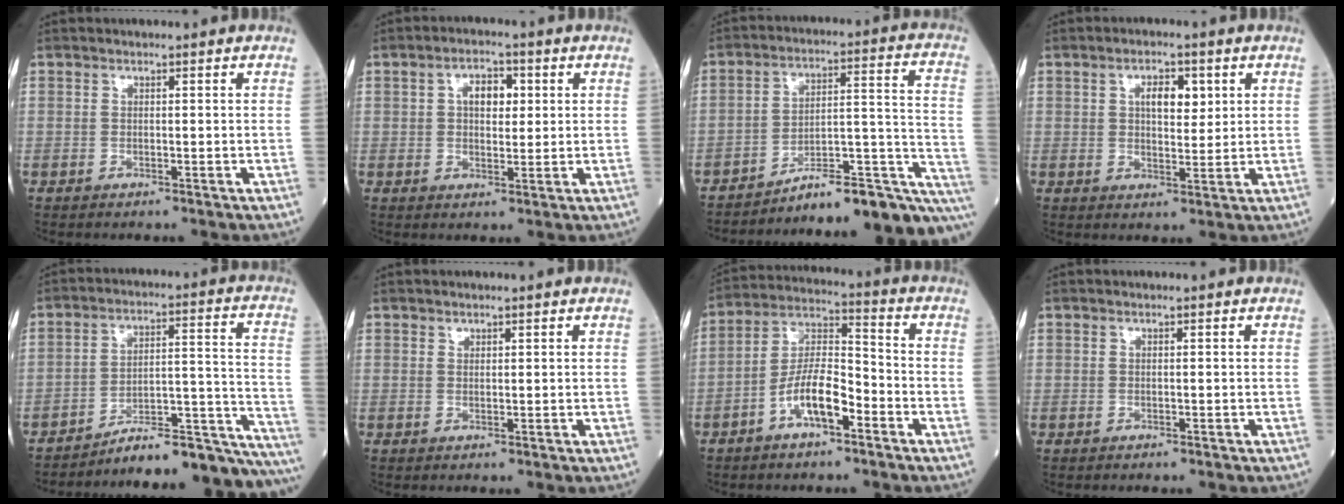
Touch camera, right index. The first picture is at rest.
{"total": 4.7, "force": [1.1, 2.6, 3.8], "torque": [-0.061, 0.012, 0.019]}
{"total": 18.4, "force": [-15.9, 1.5, 9.3], "torque": [-0.062, 0.053, -0.223]}
{"total": 4.8, "force": [1.7, 2.3, 3.9], "torque": [-0.062, 0.006, 0.026]}
{"total": 20.4, "force": [-19.5, 0.1, 5.8], "torque": [-0.020, 0.045, -0.269]}
{"total": 0.5, "force": [0.4, 0.3, 0.1], "torque": [0.001, -0.003, 0.004]}
{"total": 9.1, "force": [-4.4, 2.9, 7.5], "torque": [-0.148, 0.018, -0.082]}
{"total": 0.0}